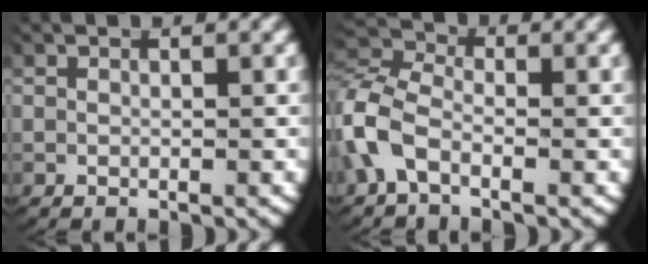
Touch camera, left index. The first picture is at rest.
{"total": 5.2, "force": [-1.0, 4.1, 3.0], "torque": [-0.082, 0.001, -0.029]}